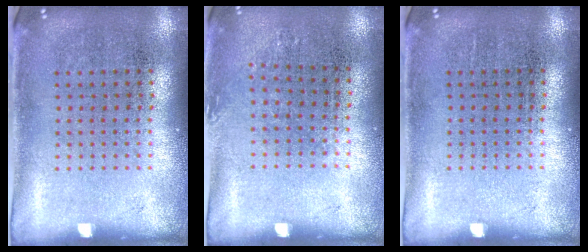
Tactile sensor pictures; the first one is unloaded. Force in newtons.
{"total": 0.7, "press": 0.6, "slide": 0.3}
{"total": 0.0}